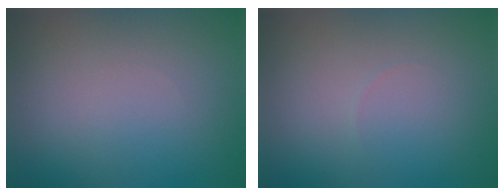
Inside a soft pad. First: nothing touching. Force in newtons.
{"total": 0.0}